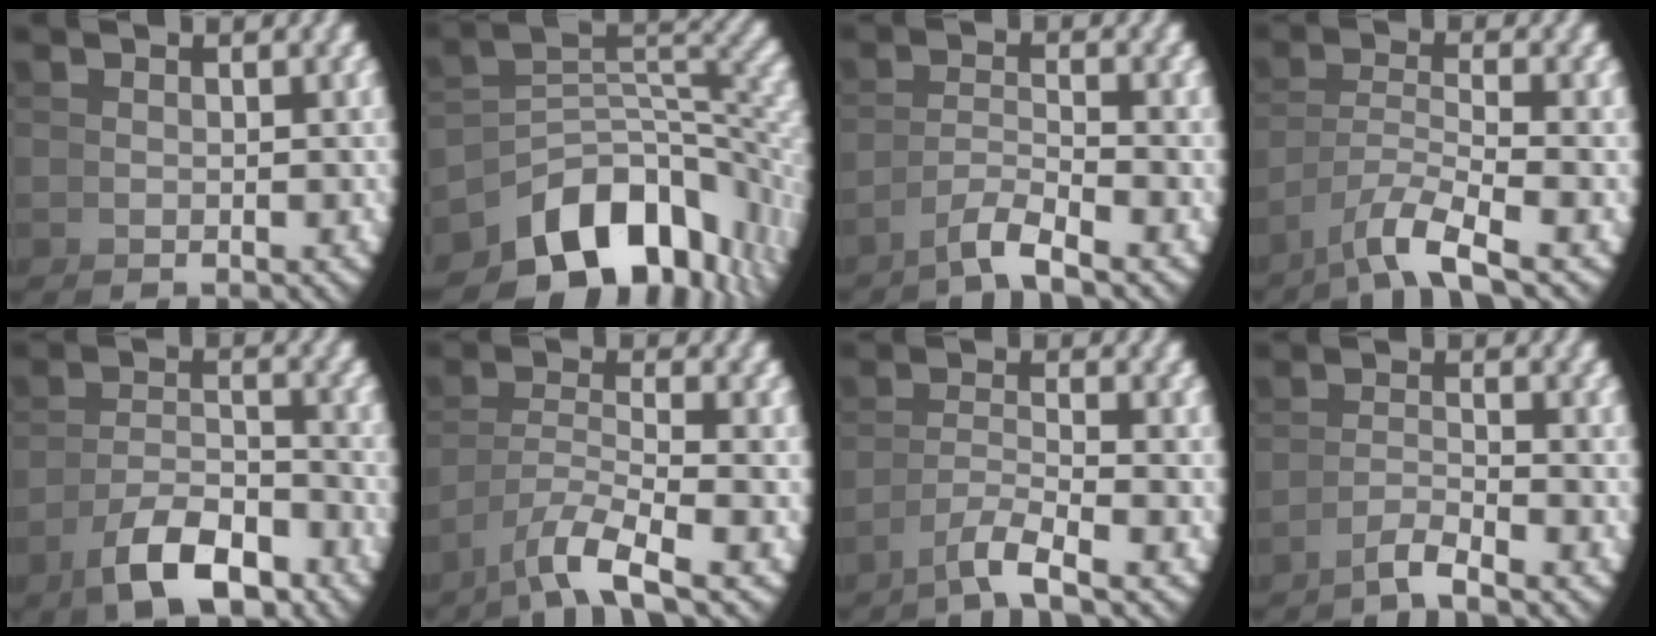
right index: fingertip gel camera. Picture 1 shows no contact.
{"total": 12.3, "force": [-4.2, 7.1, 9.2], "torque": [-0.145, -0.043, -0.039]}
{"total": 2.7, "force": [-1.9, -0.1, 1.9], "torque": [-0.024, 0.002, -0.034]}
{"total": 4.3, "force": [-1.8, 1.7, 3.5], "torque": [-0.067, -0.016, -0.021]}
{"total": 5.7, "force": [-3.5, 2.1, 3.9], "torque": [-0.056, -0.011, -0.050]}
{"total": 4.3, "force": [-1.8, 1.7, 3.5], "torque": [-0.069, -0.017, -0.020]}
{"total": 2.9, "force": [-1.8, -0.1, 2.3], "torque": [-0.042, -0.005, -0.025]}
{"total": 2.2, "force": [-1.7, -0.9, 1.1], "torque": [-0.008, 0.005, -0.034]}